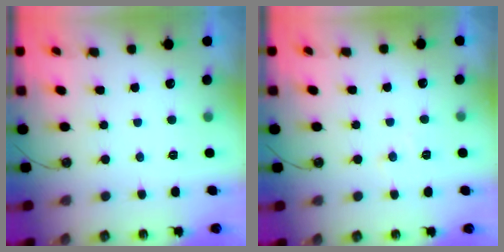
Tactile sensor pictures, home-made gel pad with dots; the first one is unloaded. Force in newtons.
{"total": 6.9, "press": 6.8, "slide": 1.0}